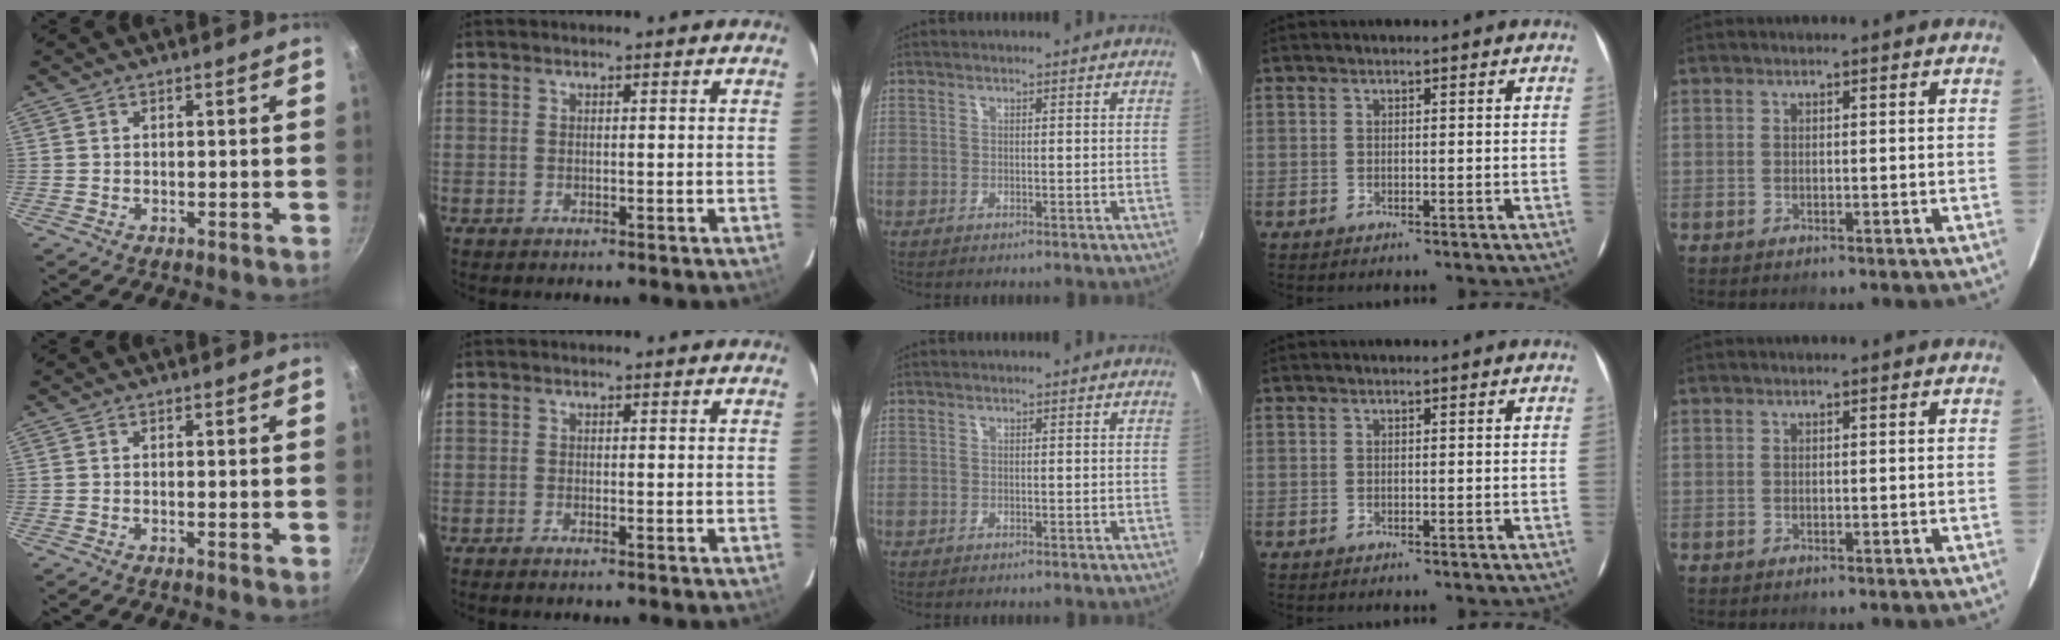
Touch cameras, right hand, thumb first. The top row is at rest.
{"thumb": {"total": 0.7, "force": [-0.1, 0.0, 0.7], "torque": [-0.011, -0.002, -0.003]}, "index": {"total": 0.8, "force": [-0.7, 0.1, 0.5], "torque": [-0.013, 0.000, -0.015]}}